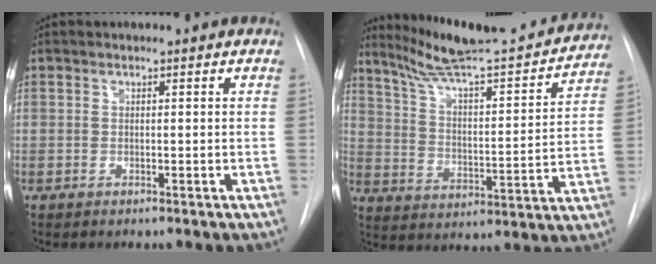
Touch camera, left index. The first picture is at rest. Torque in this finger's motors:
{"motor_torque": [0.23, -0.31, 0.09, 0.06]}